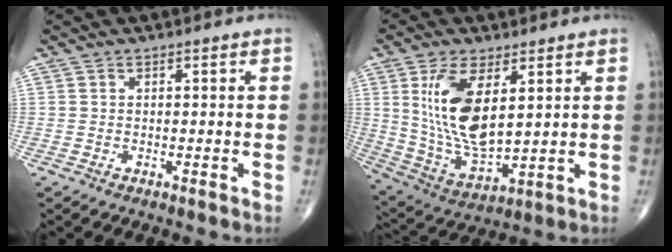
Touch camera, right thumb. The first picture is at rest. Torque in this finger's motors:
{"motor_torque": [-0.22, 2.72, 1.54, 1.17, 0.52]}